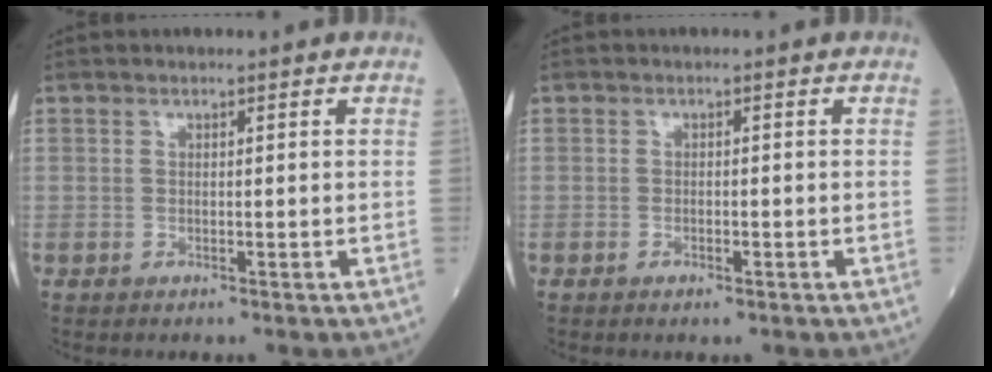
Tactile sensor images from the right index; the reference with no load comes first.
{"total": 1.0, "force": [-0.6, 0.3, 0.7], "torque": [-0.015, 0.000, -0.004]}